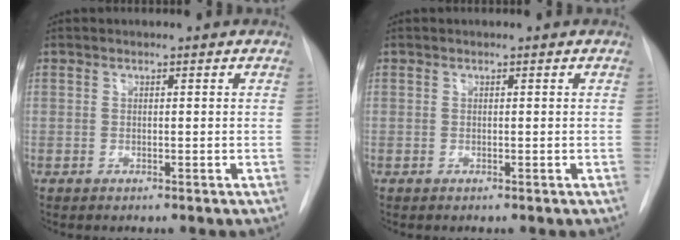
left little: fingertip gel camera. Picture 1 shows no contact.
{"total": 0.0}